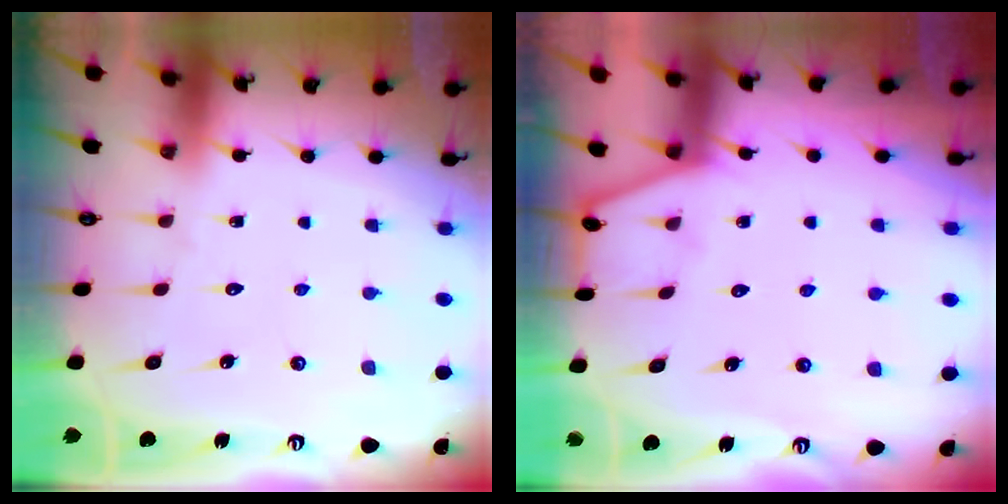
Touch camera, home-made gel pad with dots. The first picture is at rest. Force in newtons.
{"total": 2.6, "press": 2.6, "slide": 0.4}